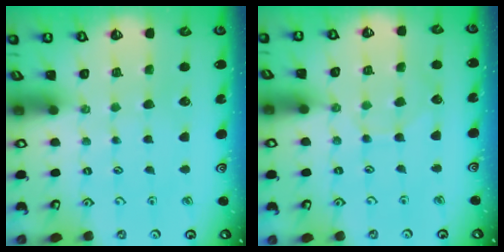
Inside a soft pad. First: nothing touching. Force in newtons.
{"total": 5.7, "press": 5.7, "slide": 0.4}